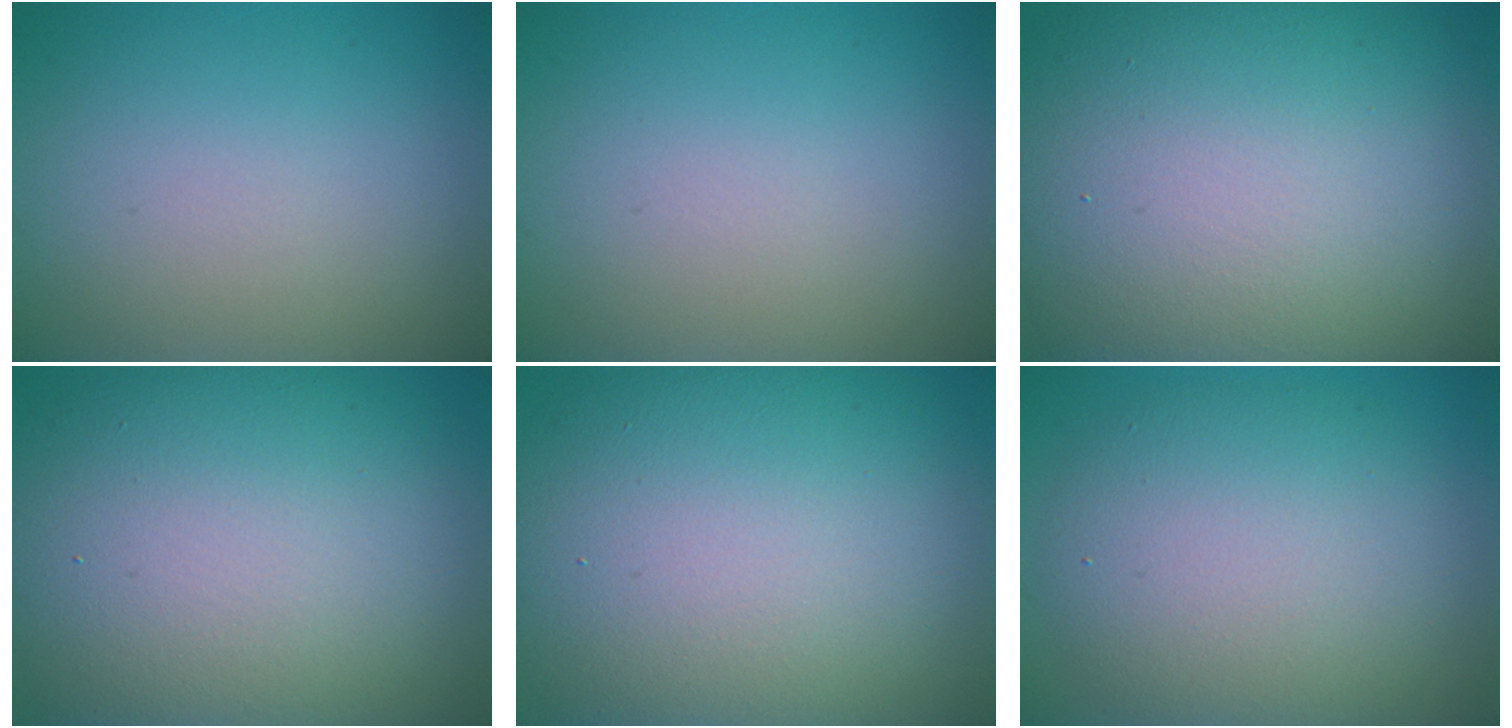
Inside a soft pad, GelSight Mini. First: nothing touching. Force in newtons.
{"total": 0.0}
{"total": 18.9, "press": 18.8, "slide": 0.6}
{"total": 15.5, "press": 15.4, "slide": 1.2}
{"total": 16.4, "press": 16.4, "slide": 0.7}
{"total": 8.1, "press": 8.0, "slide": 0.6}